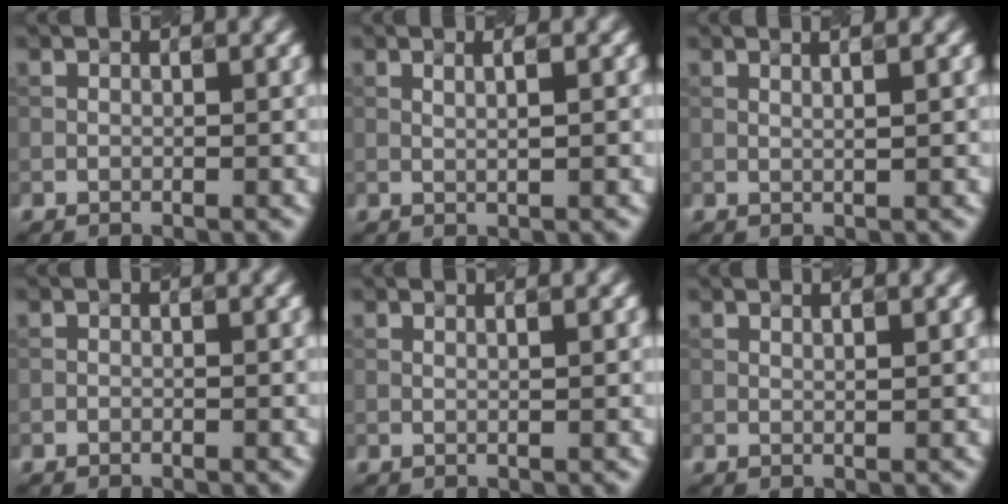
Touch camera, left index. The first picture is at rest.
{"total": 1.8, "force": [0.6, 0.5, 1.7], "torque": [-0.017, -0.003, -0.001]}
{"total": 1.8, "force": [0.9, 0.5, 1.5], "torque": [-0.014, 0.002, 0.003]}
{"total": 0.0}
{"total": 1.6, "force": [1.0, 0.6, 1.1], "torque": [-0.007, 0.000, -0.003]}
{"total": 1.1, "force": [0.8, 0.2, 0.7], "torque": [-0.009, 0.001, 0.009]}